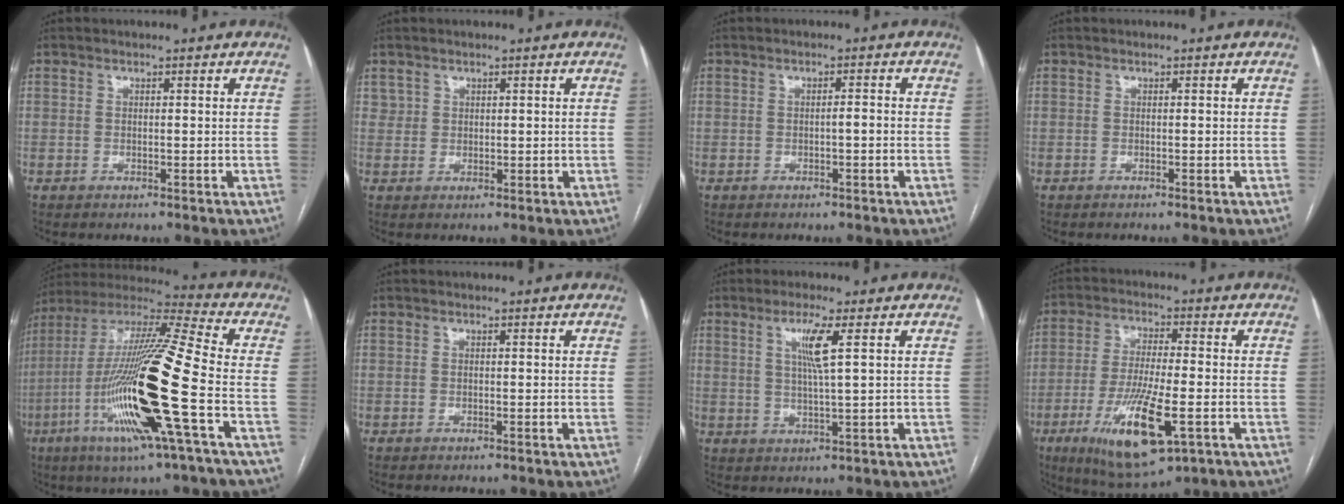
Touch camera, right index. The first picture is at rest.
{"total": 1.7, "force": [1.0, 1.4, 0.1], "torque": [0.009, 0.001, 0.016]}
{"total": 1.2, "force": [-0.4, 0.1, 1.1], "torque": [-0.016, 0.003, -0.005]}
{"total": 0.0}
{"total": 22.9, "force": [-6.6, 0.4, 22.0], "torque": [-0.446, -0.027, -0.130]}
{"total": 0.0}
{"total": 4.9, "force": [1.7, -0.6, 4.5], "torque": [-0.088, -0.002, 0.034]}
{"total": 14.1, "force": [-5.4, 2.8, 12.7], "torque": [-0.244, -0.028, -0.083]}